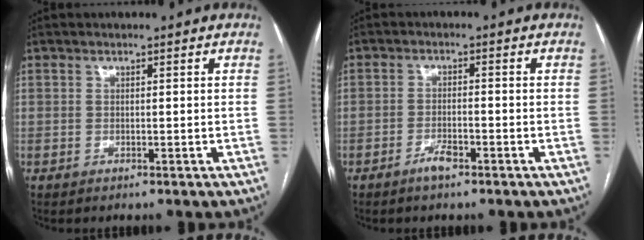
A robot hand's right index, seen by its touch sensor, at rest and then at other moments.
{"total": 2.8, "force": [-1.9, 0.5, 2.0], "torque": [-0.037, 0.001, -0.035]}